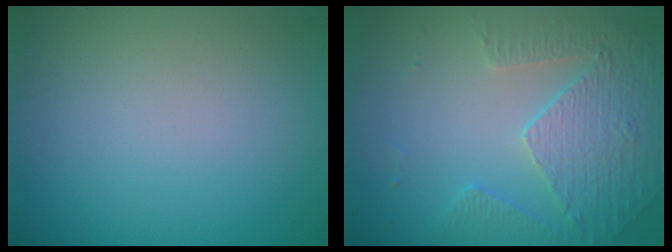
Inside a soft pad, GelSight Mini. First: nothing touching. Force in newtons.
{"total": 5.2, "press": 3.6, "slide": 3.7}